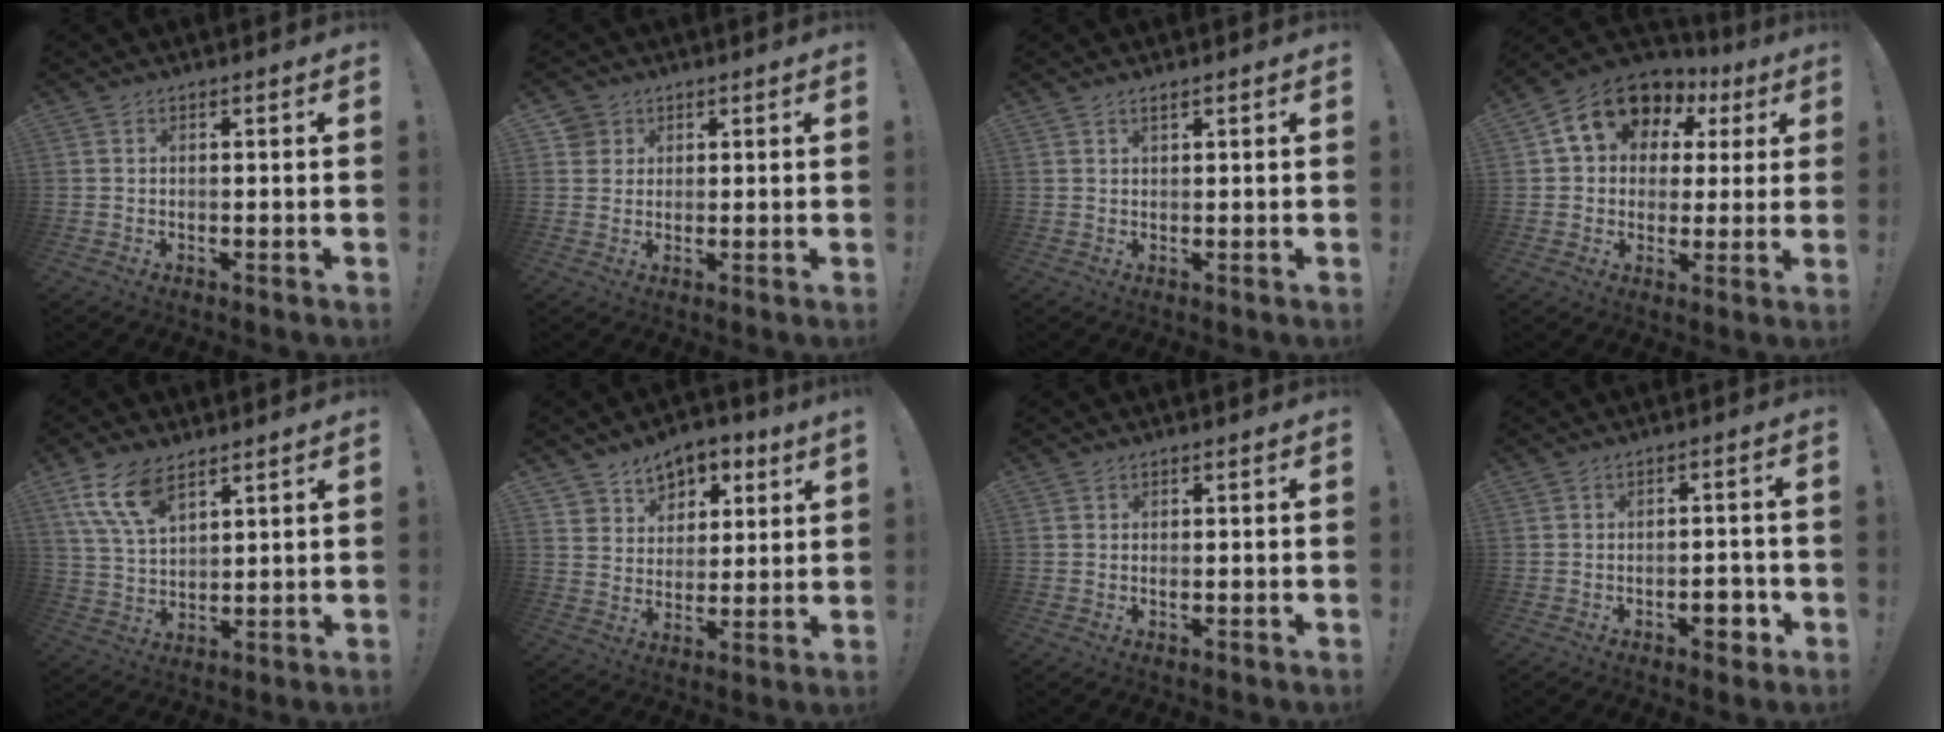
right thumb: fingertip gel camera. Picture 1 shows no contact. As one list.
[{"total": 3.1, "force": [1.6, 2.7, 0.2], "torque": [-0.001, -0.004, 0.027]}, {"total": 1.1, "force": [0.8, 0.1, 0.7], "torque": [-0.016, 0.001, 0.016]}, {"total": 14.5, "force": [6.7, 10.5, 7.5], "torque": [-0.118, -0.025, 0.125]}, {"total": 11.4, "force": [7.2, 5.1, 7.3], "torque": [-0.138, -0.022, 0.137]}, {"total": 8.2, "force": [5.6, 5.7, 1.5], "torque": [-0.015, -0.045, 0.109]}, {"total": 0.0}, {"total": 4.6, "force": [-2.2, 2.5, 3.2], "torque": [-0.036, 0.012, -0.038]}]